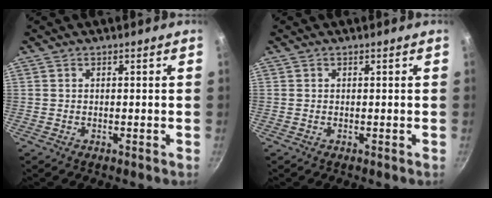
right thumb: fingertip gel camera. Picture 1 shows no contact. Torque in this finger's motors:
{"motor_torque": [0.06, 0.35, 0.31, -0.18, -0.06]}